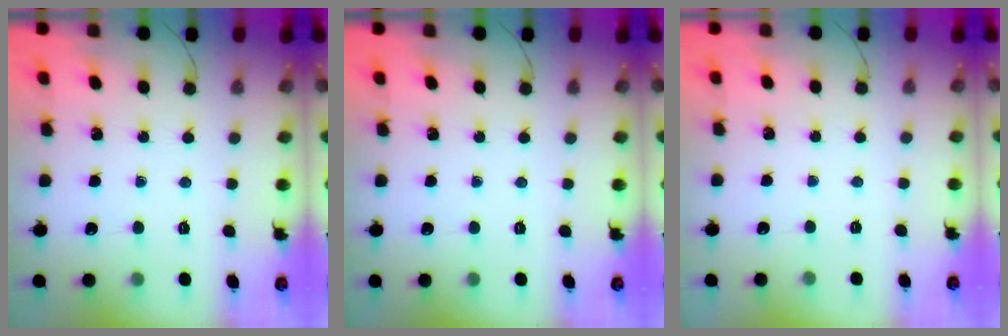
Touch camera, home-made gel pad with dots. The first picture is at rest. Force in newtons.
{"total": 0.0}
{"total": 2.5, "press": 2.4, "slide": 0.5}